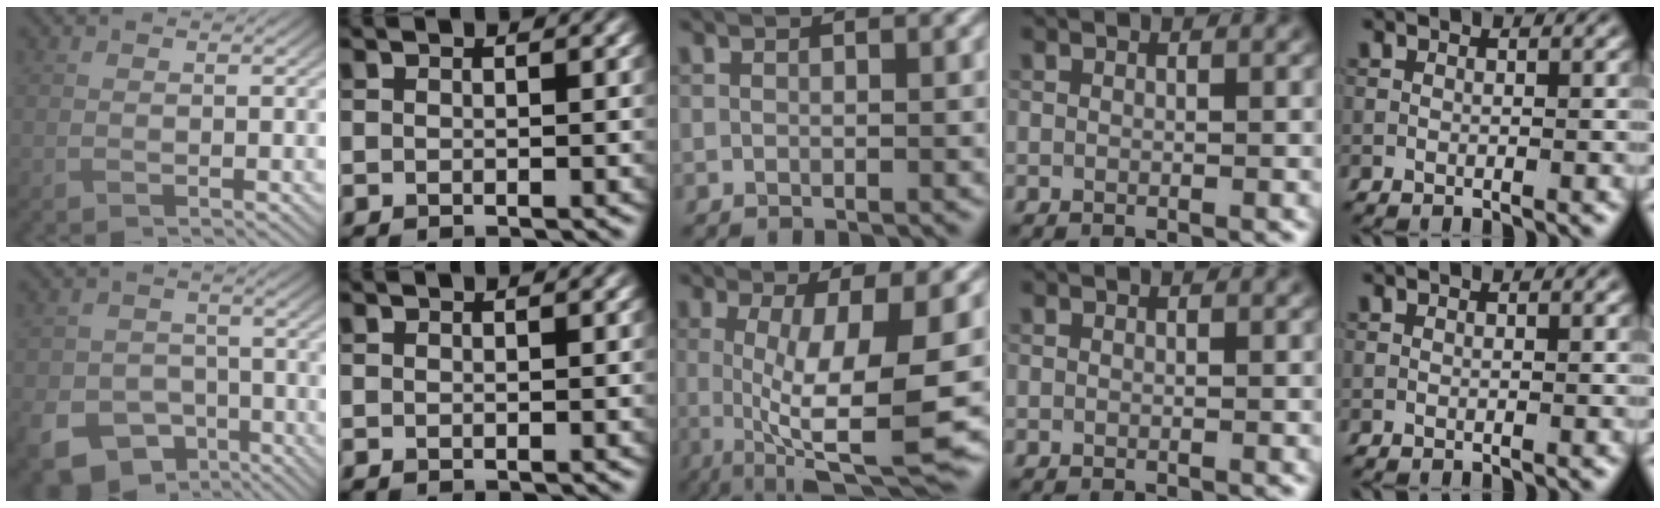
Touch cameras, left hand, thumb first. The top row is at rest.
{"thumb": {"total": 11.4, "force": [-6.7, 8.2, 4.1], "torque": [-0.093, -0.045, -0.110]}, "middle": {"total": 9.3, "force": [-0.9, 2.1, 9.0], "torque": [-0.159, -0.016, -0.011]}}